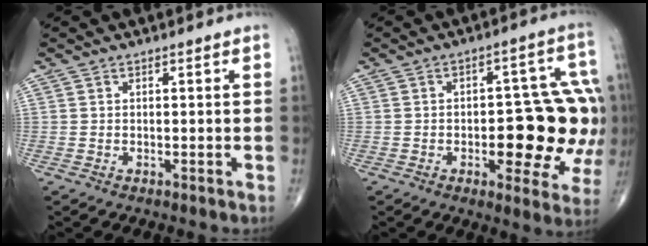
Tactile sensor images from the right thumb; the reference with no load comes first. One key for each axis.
{"total": 17.1, "fx": -1.5, "fy": 7.0, "fz": 15.5, "tx": -0.171, "ty": 0.019, "tz": -0.011}